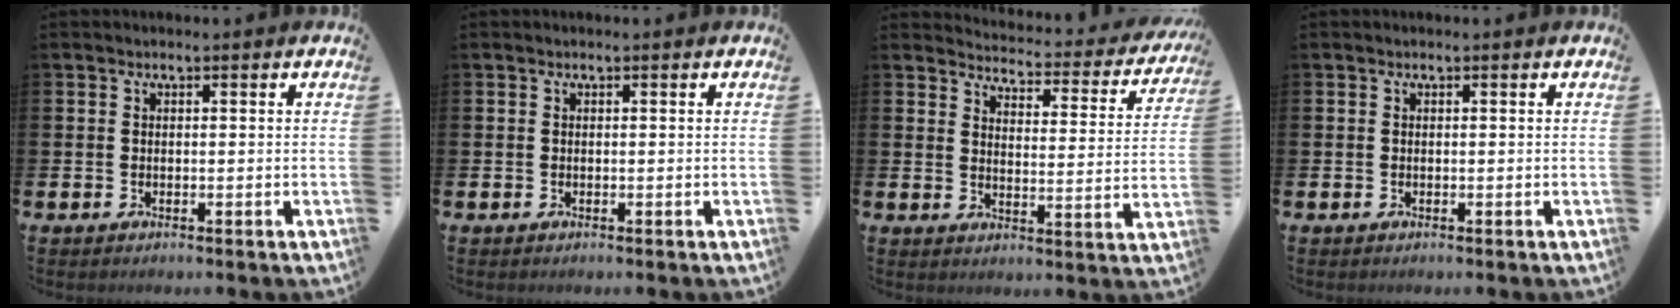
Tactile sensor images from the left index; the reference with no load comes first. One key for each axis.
{"total": 0.0}
{"total": 3.4, "fx": 3.2, "fy": 0.8, "fz": 0.5, "tx": -0.025, "ty": -0.037, "tz": 0.046}
{"total": 0.0}